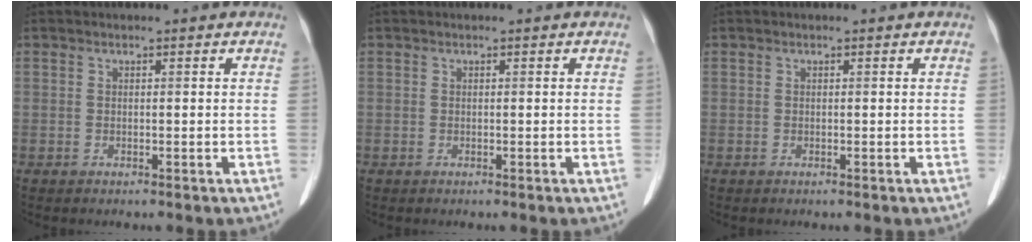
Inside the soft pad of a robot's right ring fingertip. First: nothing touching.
{"total": 0.0}
{"total": 0.0}